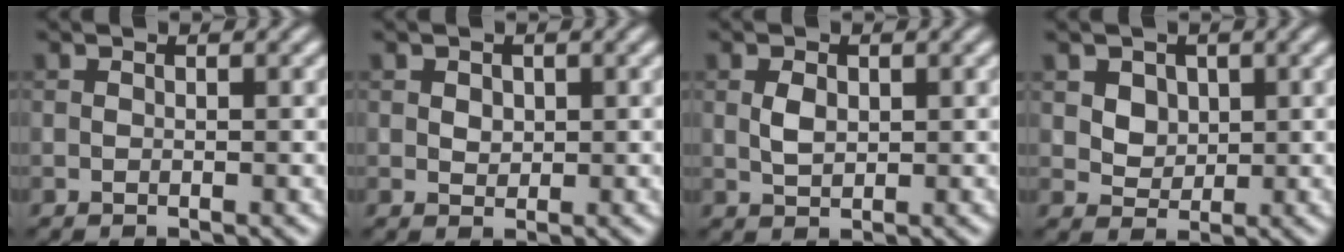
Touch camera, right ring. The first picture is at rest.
{"total": 1.1, "force": [0.4, 0.9, 0.5], "torque": [-0.010, -0.001, 0.008]}
{"total": 1.6, "force": [0.4, 1.1, 1.2], "torque": [-0.025, 0.000, 0.009]}
{"total": 3.4, "force": [1.4, 2.6, 1.6], "torque": [-0.041, -0.002, 0.038]}